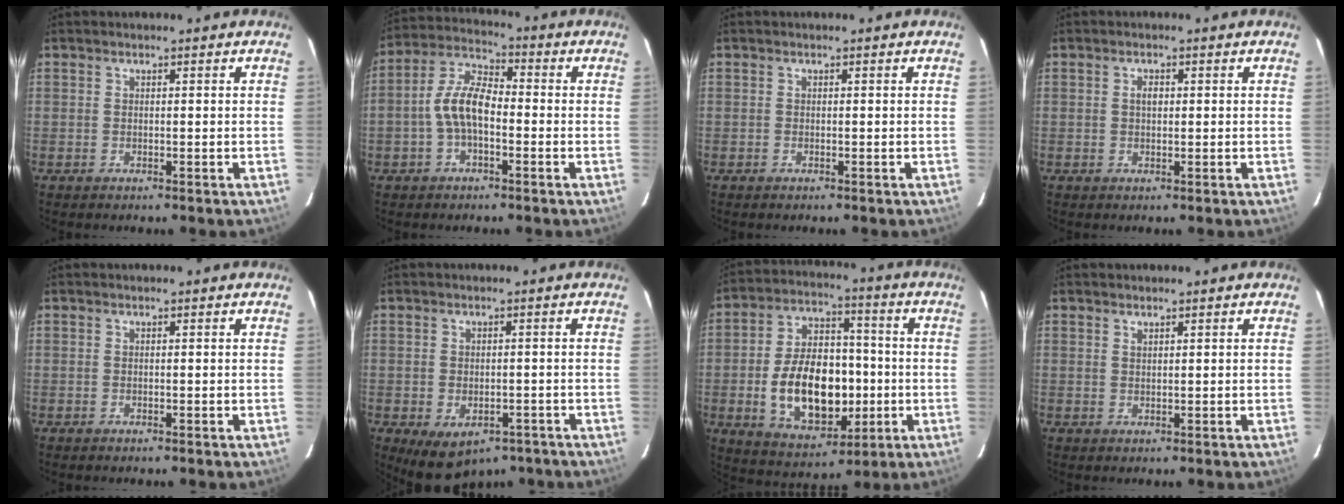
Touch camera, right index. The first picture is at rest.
{"total": 8.5, "force": [-2.0, 4.4, 7.0], "torque": [-0.147, 0.021, -0.039]}
{"total": 0.0}
{"total": 0.9, "force": [0.3, 0.5, 0.7], "torque": [-0.010, 0.003, 0.006]}
{"total": 0.0}
{"total": 9.1, "force": [-5.2, 5.8, 4.7], "torque": [-0.087, -0.013, -0.055]}
{"total": 17.7, "force": [-3.1, 10.8, 13.7], "torque": [-0.267, 0.017, -0.031]}
{"total": 0.9, "force": [0.8, 0.2, 0.3], "torque": [-0.005, 0.001, 0.015]}